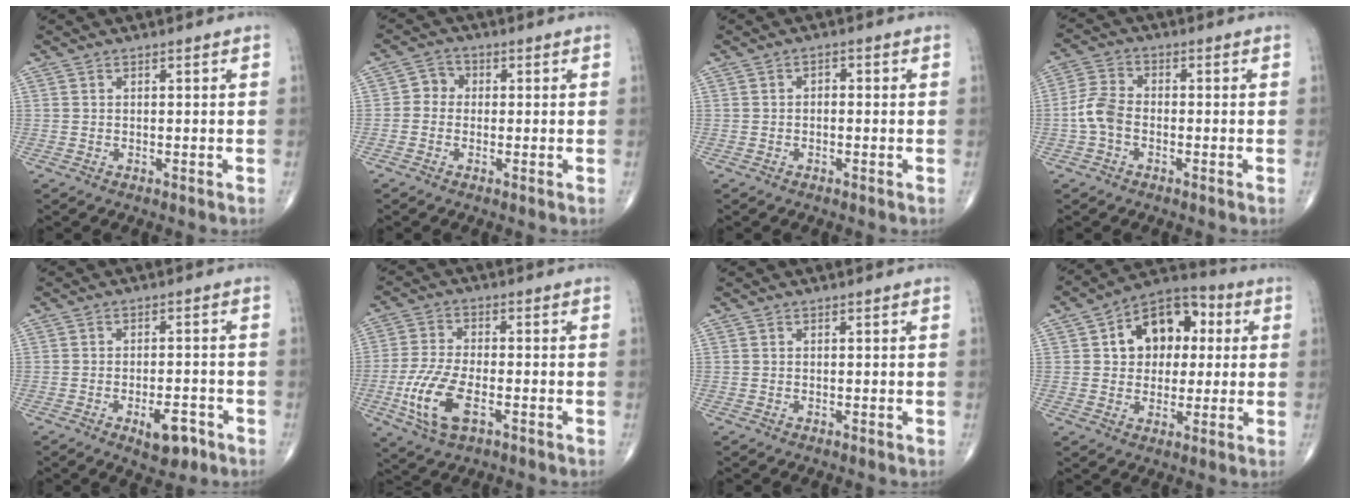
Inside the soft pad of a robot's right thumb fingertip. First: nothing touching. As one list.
[{"total": 3.3, "force": [-0.3, 2.9, 1.4], "torque": [-0.004, 0.009, -0.019]}, {"total": 1.3, "force": [-0.2, 0.8, 1.0], "torque": [-0.004, 0.003, -0.009]}, {"total": 5.7, "force": [-1.6, 3.8, 3.9], "torque": [-0.083, 0.020, -0.041]}, {"total": 5.9, "force": [-3.1, 2.6, 4.3], "torque": [-0.049, 0.015, -0.040]}, {"total": 10.5, "force": [-3.6, 4.8, 8.6], "torque": [-0.188, 0.007, -0.068]}, {"total": 0.0}, {"total": 14.0, "force": [3.1, 10.0, 9.3], "torque": [-0.090, 0.019, 0.037]}]